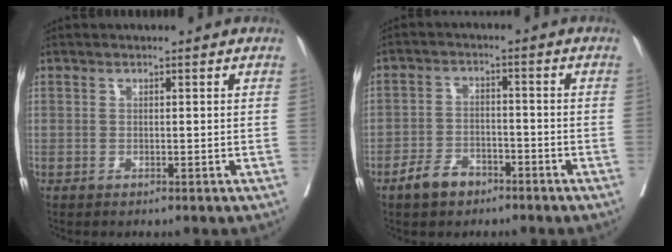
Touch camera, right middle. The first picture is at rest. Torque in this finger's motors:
{"motor_torque": [0.94, -0.59, 0.35, 0.06]}